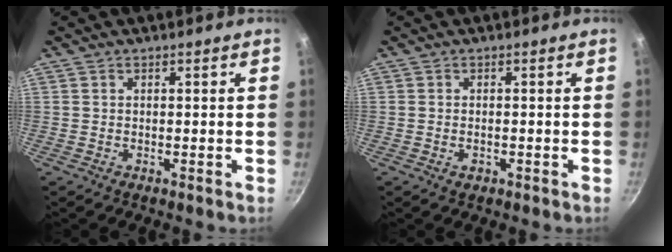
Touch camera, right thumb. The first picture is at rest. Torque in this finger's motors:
{"motor_torque": [-0.40, 0.06, -0.45, 0.02, -0.05]}